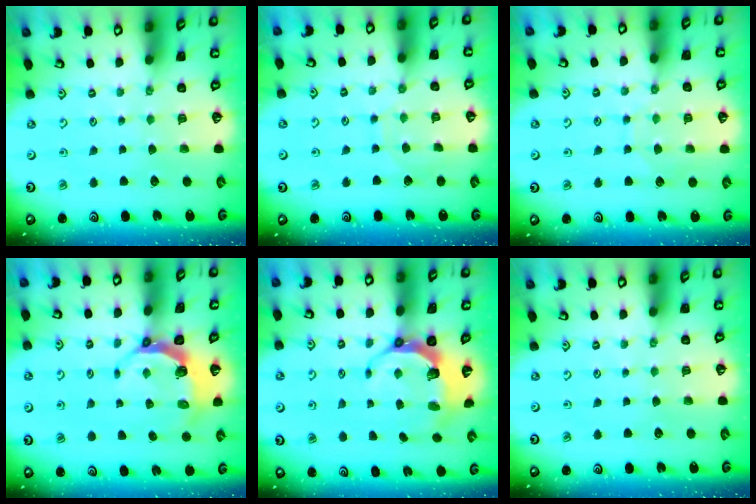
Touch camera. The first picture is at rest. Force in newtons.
{"total": 6.3, "press": 6.3, "slide": 0.3}
{"total": 7.9, "press": 7.8, "slide": 0.5}
{"total": 5.7, "press": 4.8, "slide": 3.1}
{"total": 8.1, "press": 6.9, "slide": 4.3}
{"total": 0.0}